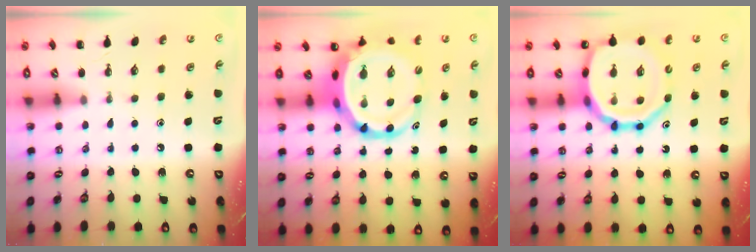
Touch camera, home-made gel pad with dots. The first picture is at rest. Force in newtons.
{"total": 10.2, "press": 9.8, "slide": 2.9}
{"total": 20.5, "press": 20.2, "slide": 3.3}